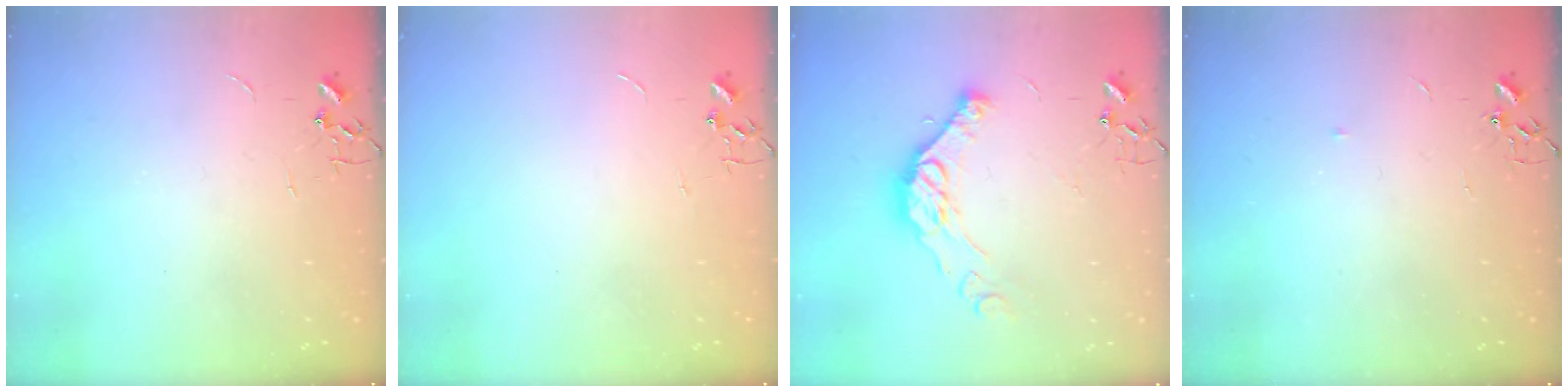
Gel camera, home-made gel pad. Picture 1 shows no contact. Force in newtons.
{"total": 0.0}
{"total": 14.1, "press": 14.0, "slide": 1.3}
{"total": 3.3, "press": 3.3, "slide": 0.5}